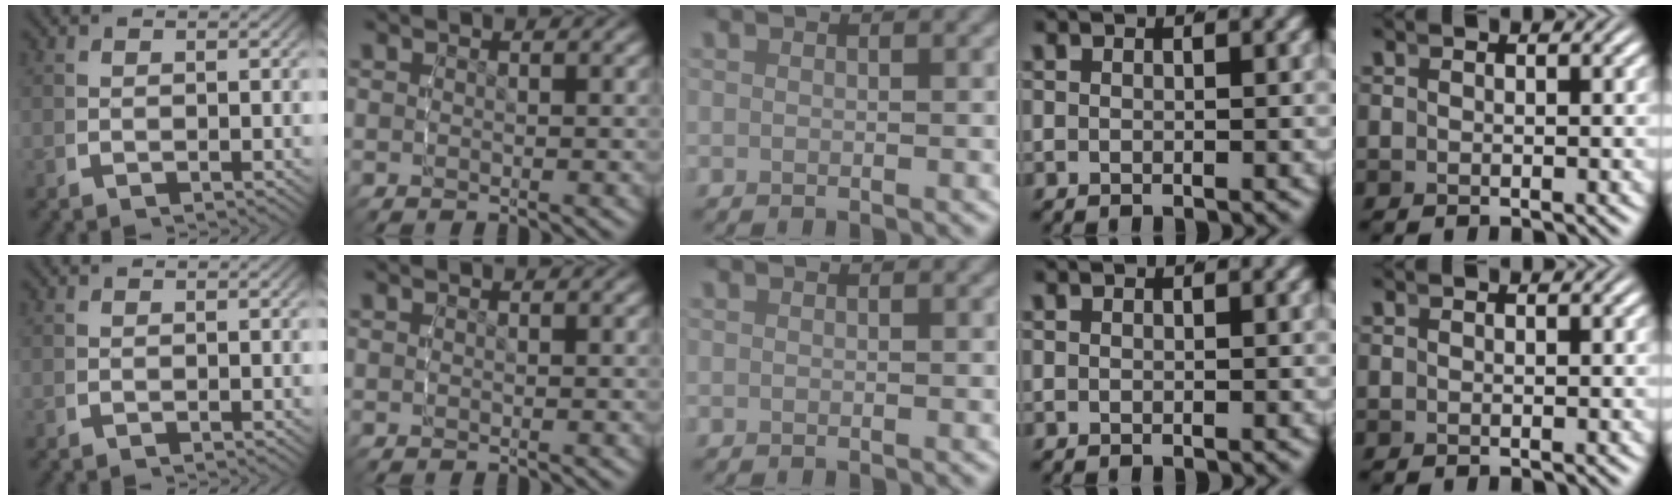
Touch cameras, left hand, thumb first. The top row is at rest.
{}